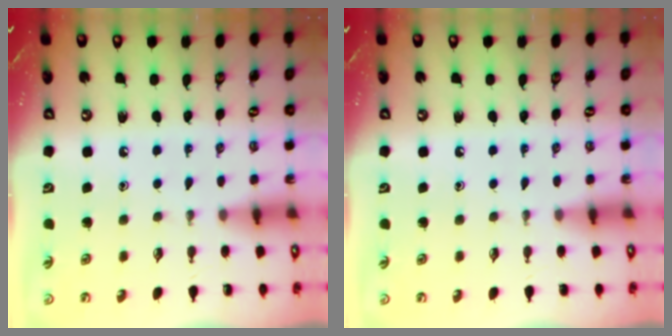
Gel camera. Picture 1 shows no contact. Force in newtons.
{"total": 0.0}